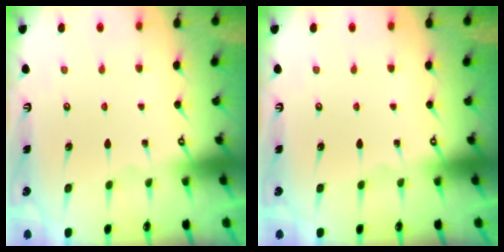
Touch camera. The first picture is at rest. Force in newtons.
{"total": 0.0}